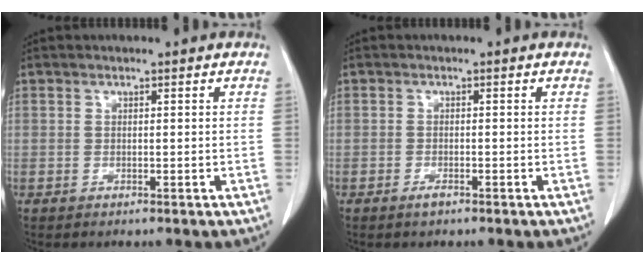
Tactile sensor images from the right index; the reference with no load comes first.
{"total": 1.1, "force": [-0.8, 0.3, 0.7], "torque": [-0.017, -0.002, -0.011]}